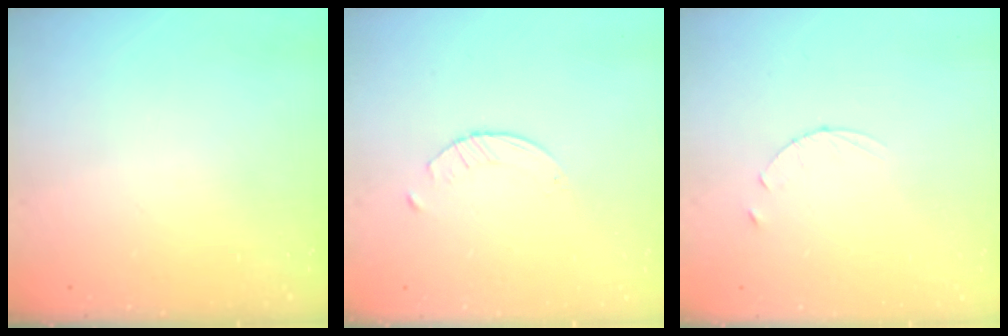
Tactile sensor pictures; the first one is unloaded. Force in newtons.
{"total": 2.0, "press": 2.0, "slide": 0.3}
{"total": 3.1, "press": 3.1, "slide": 0.3}